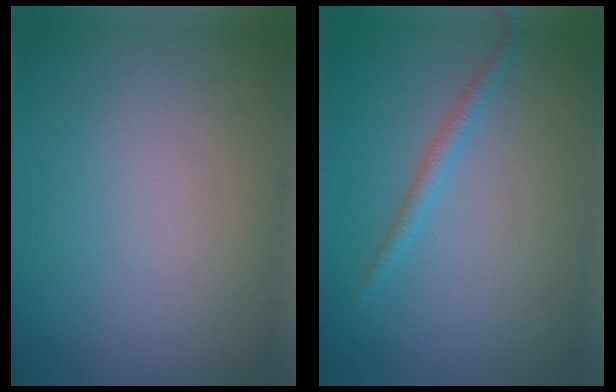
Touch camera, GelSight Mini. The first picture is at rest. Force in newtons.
{"total": 1.4, "press": 1.4, "slide": 0.1}